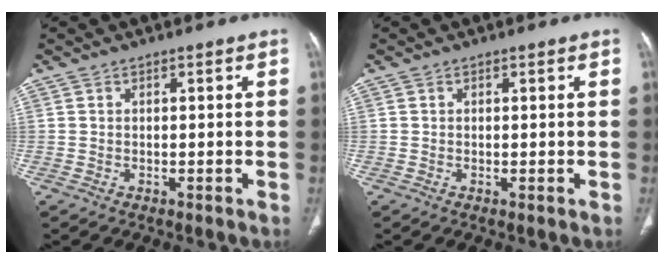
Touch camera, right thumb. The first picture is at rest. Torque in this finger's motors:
{"motor_torque": [0.24, -0.45, -0.26, -0.21, -0.07]}